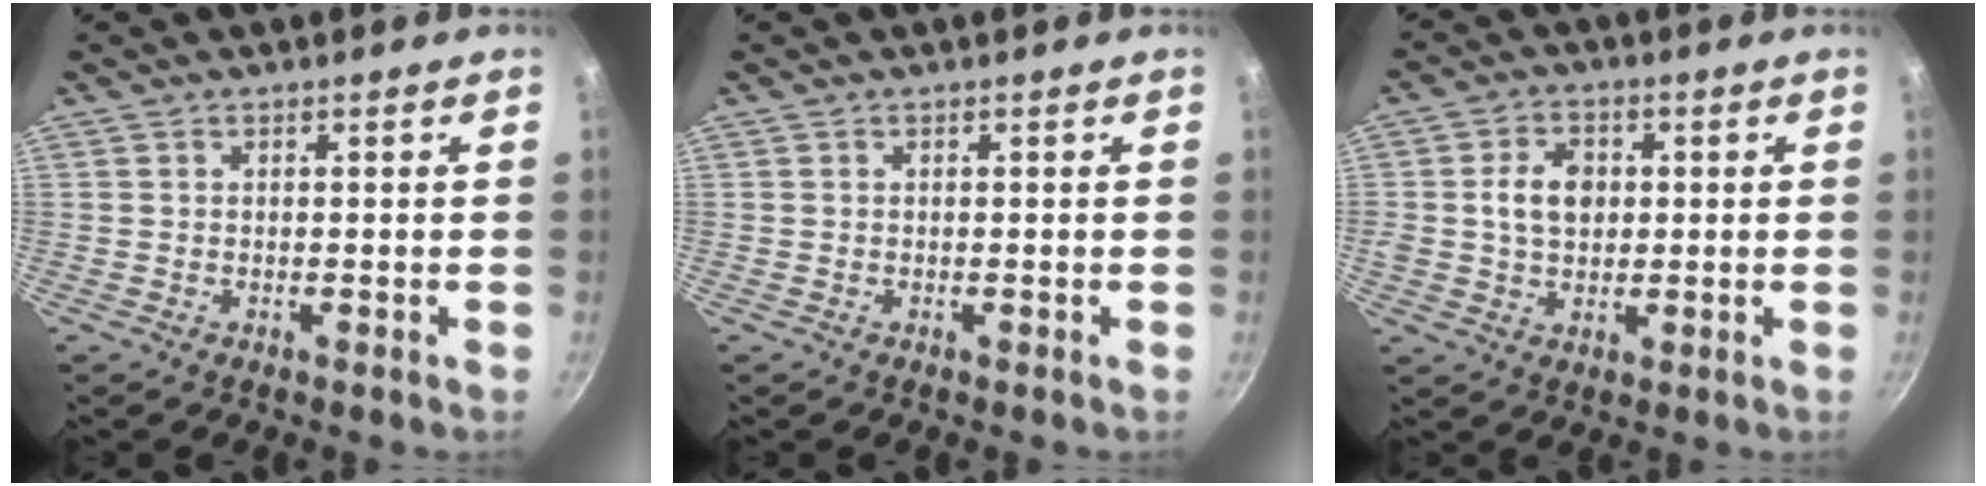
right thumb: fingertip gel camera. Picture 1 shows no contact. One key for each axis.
{"total": 0.0}
{"total": 7.3, "fx": 0.9, "fy": 5.5, "fz": 4.7, "tx": -0.062, "ty": 0.006, "tz": 0.011}